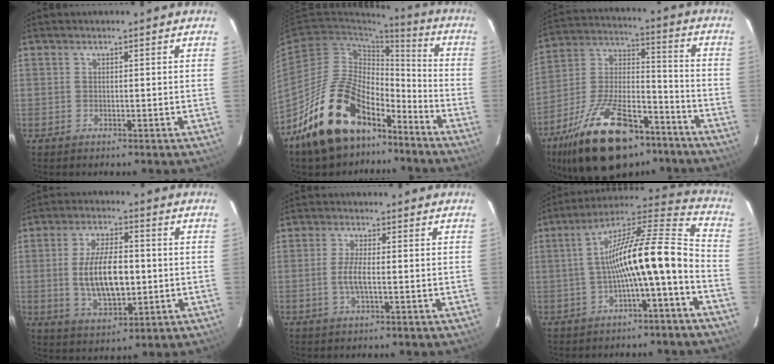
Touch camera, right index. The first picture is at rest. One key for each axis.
{"total": 21.4, "fx": -14.8, "fy": 10.9, "fz": 11.1, "tx": -0.208, "ty": 0.025, "tz": -0.226}
{"total": 25.0, "fx": -16.2, "fy": 11.4, "fz": 15.2, "tx": -0.289, "ty": 0.010, "tz": -0.254}
{"total": 12.2, "fx": -0.6, "fy": 5.6, "fz": 10.9, "tx": -0.209, "ty": -0.005, "tz": -0.002}
{"total": 3.9, "fx": -0.8, "fy": 0.8, "fz": 3.7, "tx": -0.073, "ty": -0.004, "tz": -0.013}
{"total": 17.2, "fx": -4.2, "fy": 2.1, "fz": 16.6, "tx": -0.272, "ty": 0.023, "tz": -0.075}